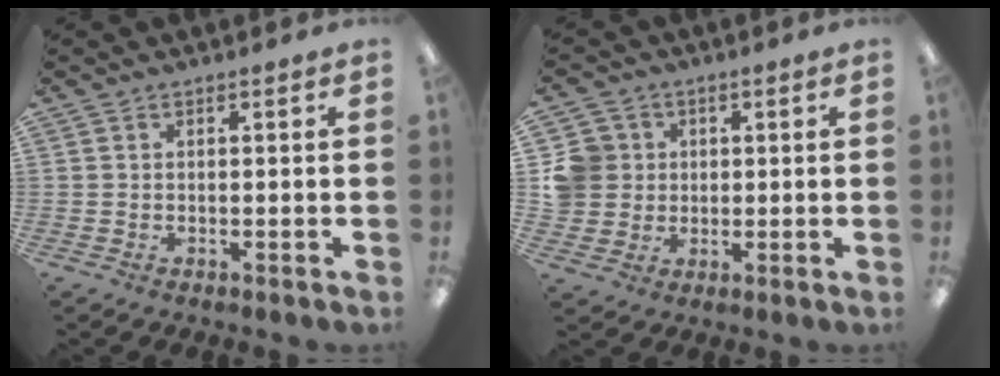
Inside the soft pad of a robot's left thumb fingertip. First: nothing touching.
{"total": 8.3, "force": [1.3, 7.9, 2.0], "torque": [-0.058, 0.011, 0.031]}